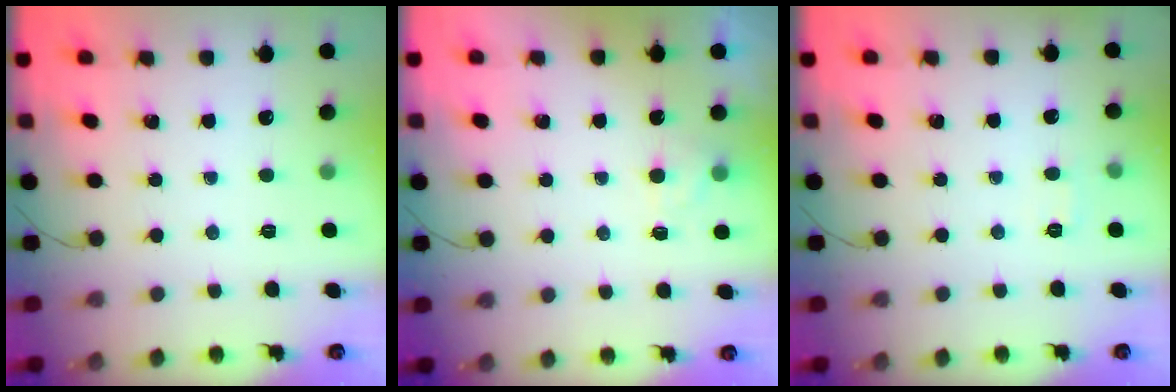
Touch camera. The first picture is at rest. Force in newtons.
{"total": 2.5, "press": 2.0, "slide": 1.5}
{"total": 5.2, "press": 5.0, "slide": 1.3}